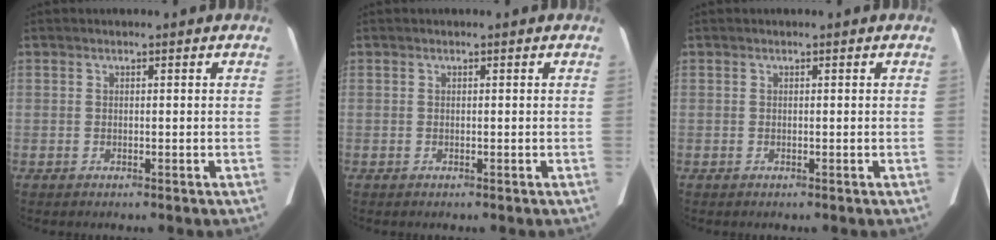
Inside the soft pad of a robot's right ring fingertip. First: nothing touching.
{"total": 0.0}
{"total": 0.0}